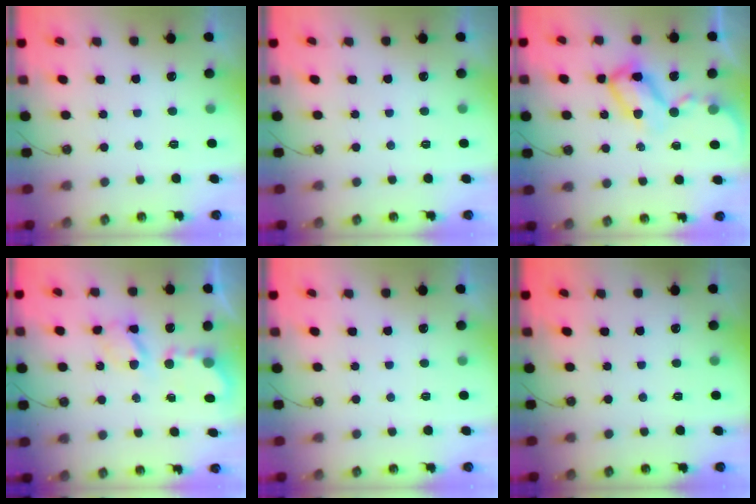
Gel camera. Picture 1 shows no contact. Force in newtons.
{"total": 0.0}
{"total": 10.8, "press": 10.8, "slide": 1.1}
{"total": 5.8, "press": 5.8, "slide": 0.3}
{"total": 0.0}
{"total": 0.0}